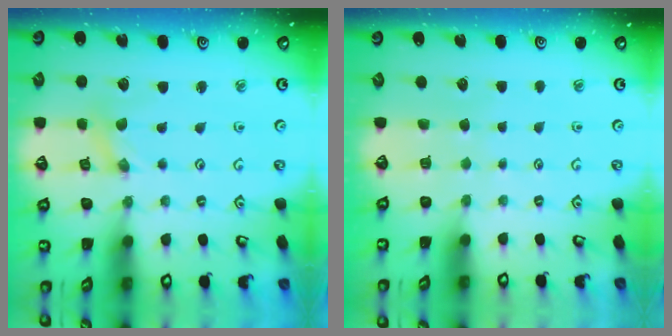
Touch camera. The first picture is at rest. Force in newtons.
{"total": 0.6, "press": 0.6, "slide": 0.1}